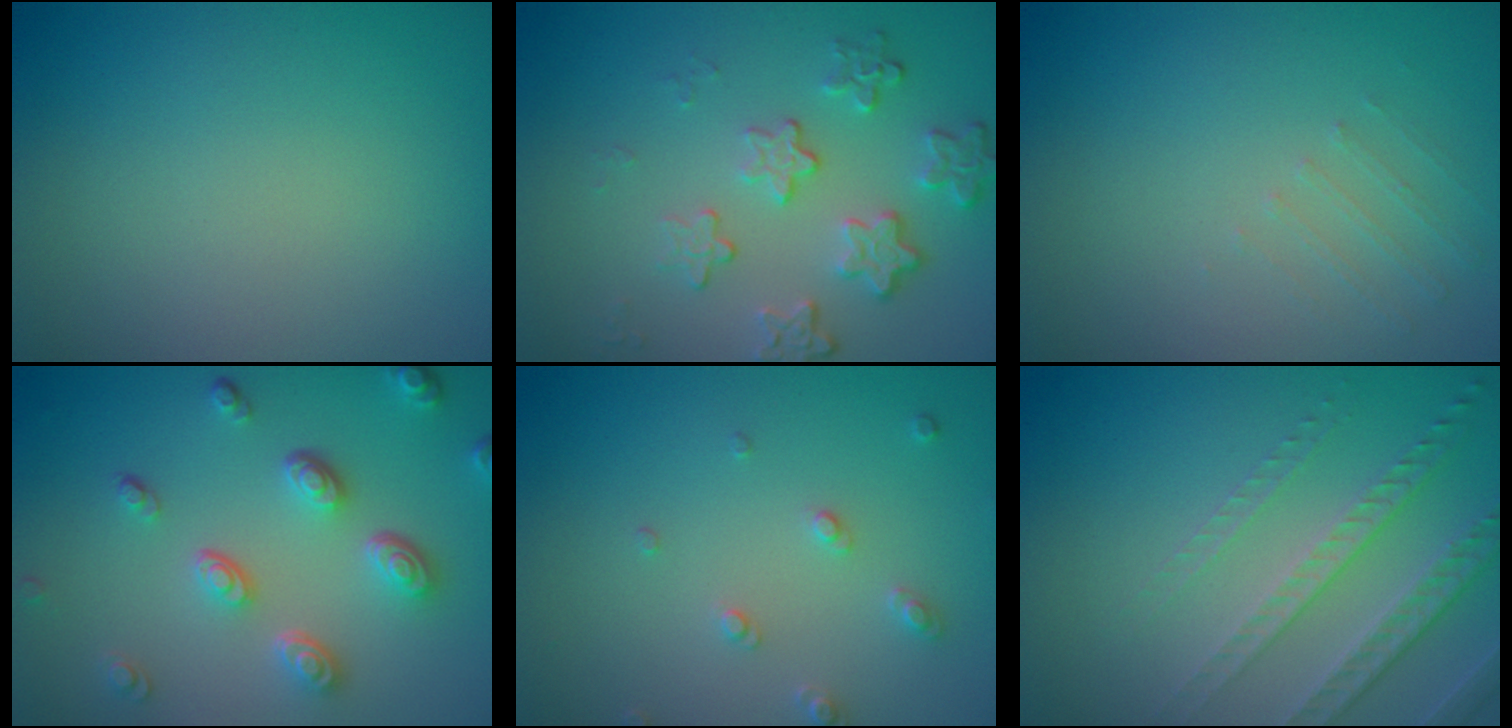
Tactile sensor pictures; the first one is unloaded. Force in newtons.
{"total": 4.4, "press": 3.1, "slide": 3.1}
{"total": 0.6, "press": 0.5, "slide": 0.4}
{"total": 4.5, "press": 3.6, "slide": 2.8}
{"total": 1.6, "press": 1.5, "slide": 0.4}
{"total": 4.8, "press": 3.1, "slide": 3.7}